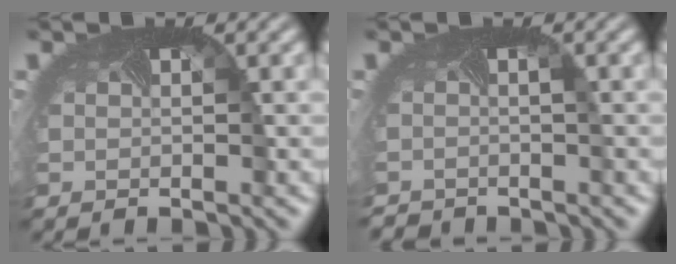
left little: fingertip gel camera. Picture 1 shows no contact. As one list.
[{"total": 1.8, "force": [-1.7, 0.5, 0.3], "torque": [0.002, -0.010, -0.029]}]